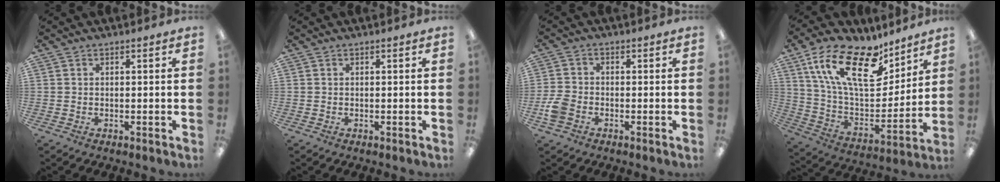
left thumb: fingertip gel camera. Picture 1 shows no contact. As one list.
[{"total": 0.0}, {"total": 5.2, "force": [-2.2, 3.8, 2.8], "torque": [-0.038, 0.014, -0.038]}, {"total": 23.1, "force": [13.5, 10.5, 15.5], "torque": [-0.278, -0.060, 0.237]}]